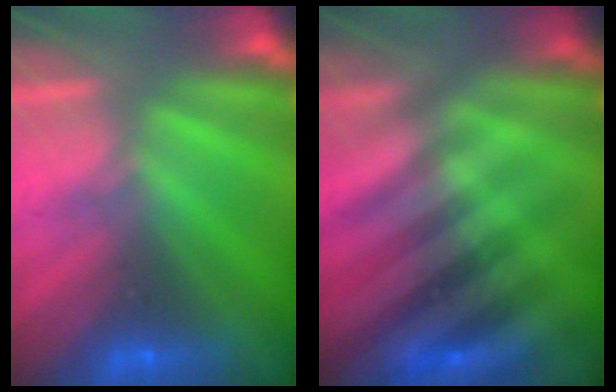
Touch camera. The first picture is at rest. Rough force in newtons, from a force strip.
{"total": 2.8}